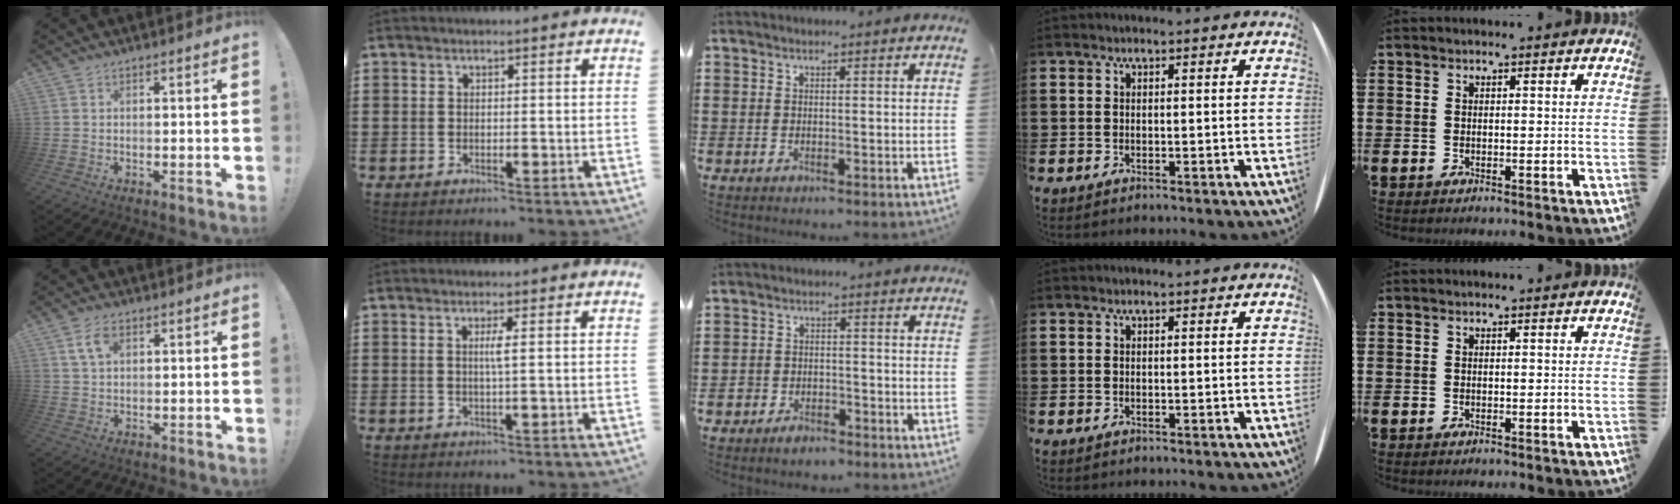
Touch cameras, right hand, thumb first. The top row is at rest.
{"thumb": {"total": 5.2, "force": [2.2, 3.0, 3.6], "torque": [-0.060, 0.000, 0.039]}, "index": {"total": 1.8, "force": [0.3, -0.3, 1.7], "torque": [-0.033, -0.003, 0.002]}, "middle": {"total": 2.5, "force": [-2.2, 1.1, 0.4], "torque": [-0.012, 0.007, -0.045]}}